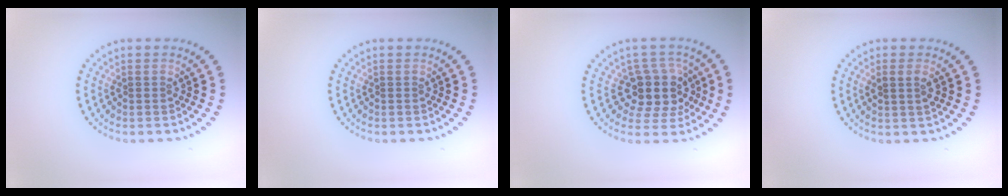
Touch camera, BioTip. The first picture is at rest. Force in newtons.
{"total": 0.0}
{"total": 4.1, "press": 3.5, "slide": 2.2}
{"total": 1.3, "press": 1.3, "slide": 0.4}